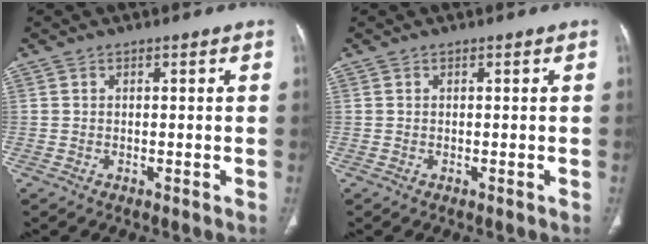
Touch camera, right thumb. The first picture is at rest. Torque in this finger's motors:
{"motor_torque": [-0.01, 0.01, 0.01, 0.01, 0.00]}